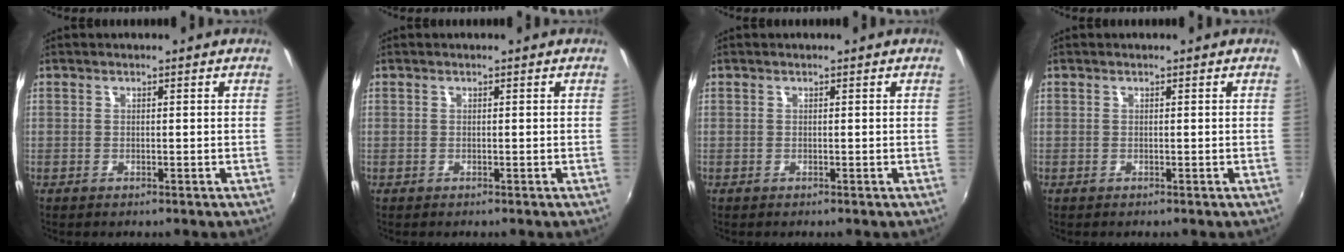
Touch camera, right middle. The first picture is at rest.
{"total": 0.0}
{"total": 0.0}
{"total": 0.0}